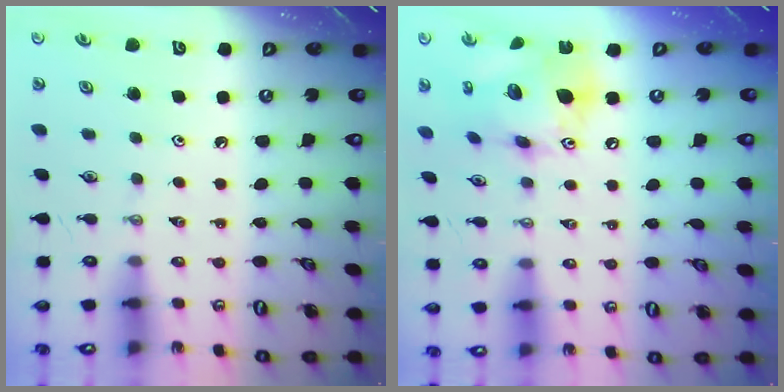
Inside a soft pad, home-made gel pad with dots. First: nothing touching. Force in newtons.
{"total": 18.8, "press": 18.7, "slide": 2.2}